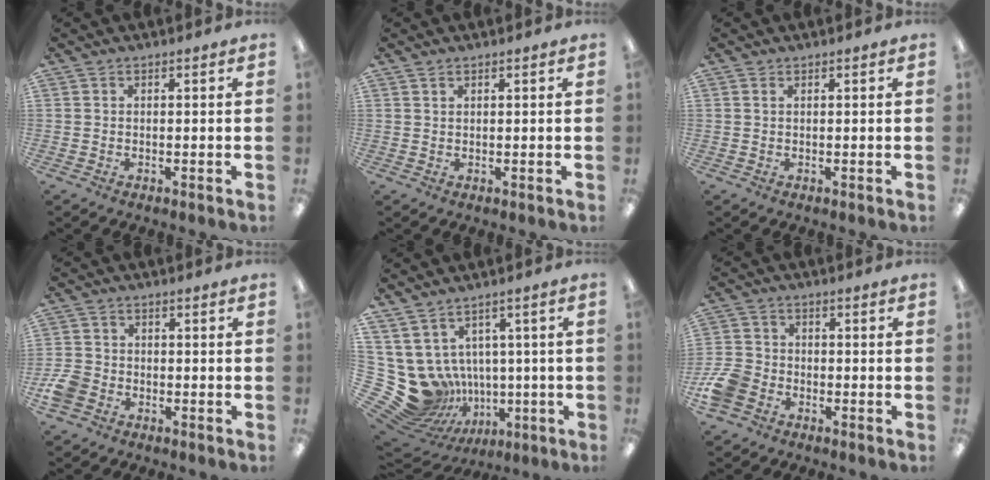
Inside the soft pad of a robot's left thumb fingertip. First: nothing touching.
{"total": 1.0, "force": [0.7, 0.5, 0.6], "torque": [-0.013, 0.000, 0.014]}
{"total": 0.6, "force": [0.3, 0.3, 0.4], "torque": [-0.009, 0.003, 0.005]}
{"total": 5.0, "force": [-2.4, 3.8, 2.2], "torque": [-0.043, 0.014, -0.044]}
{"total": 13.1, "force": [0.5, 12.1, 4.9], "torque": [-0.157, -0.026, 0.040]}
{"total": 7.4, "force": [-3.6, 5.5, 3.5], "torque": [-0.076, 0.022, -0.064]}